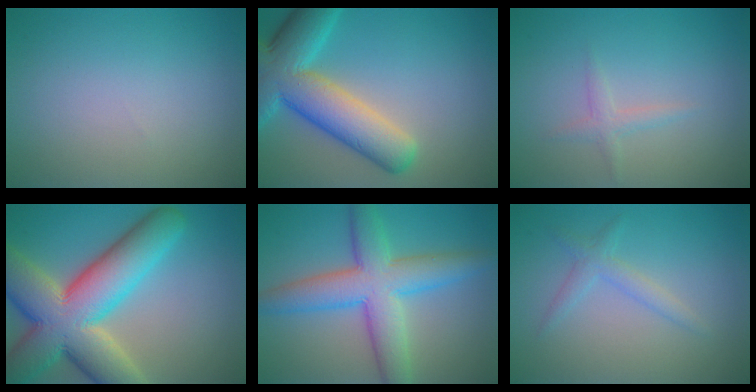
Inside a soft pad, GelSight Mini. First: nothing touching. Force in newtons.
{"total": 9.9, "press": 9.9, "slide": 0.4}
{"total": 1.2, "press": 1.2, "slide": 0.0}
{"total": 13.9, "press": 13.8, "slide": 1.0}
{"total": 7.7, "press": 7.7, "slide": 0.1}
{"total": 1.7, "press": 1.7, "slide": 0.1}